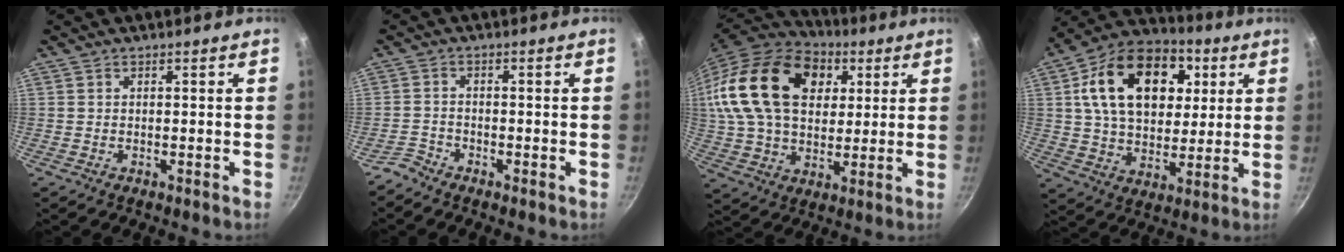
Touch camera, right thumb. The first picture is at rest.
{"total": 2.4, "force": [-2.2, 0.7, 0.3], "torque": [-0.010, 0.015, -0.051]}
{"total": 27.2, "force": [8.1, 18.2, 18.5], "torque": [-0.329, 0.009, 0.138]}
{"total": 22.7, "force": [6.5, 15.2, 15.6], "torque": [-0.235, 0.006, 0.099]}